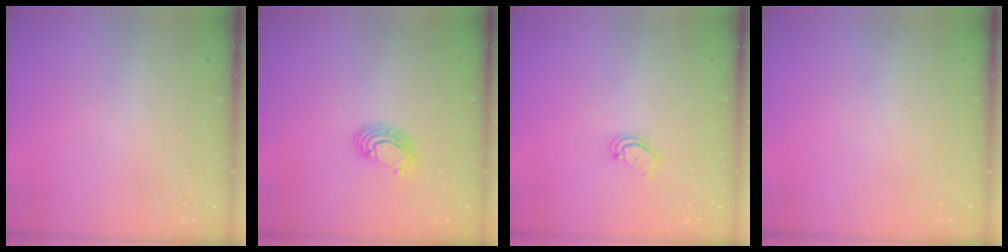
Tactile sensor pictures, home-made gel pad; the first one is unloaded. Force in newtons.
{"total": 6.7, "press": 6.7, "slide": 0.6}
{"total": 3.2, "press": 3.2, "slide": 0.3}
{"total": 0.0}